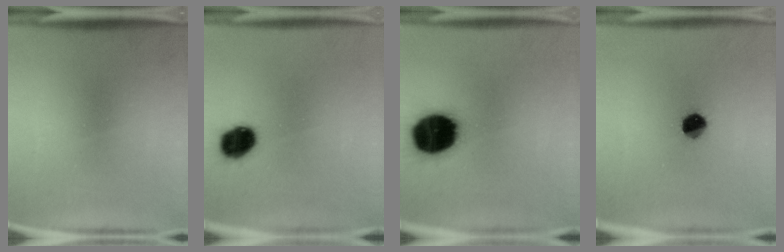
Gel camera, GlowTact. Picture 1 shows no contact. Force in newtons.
{"total": 8.6}
{"total": 19.8}
{"total": 6.7}